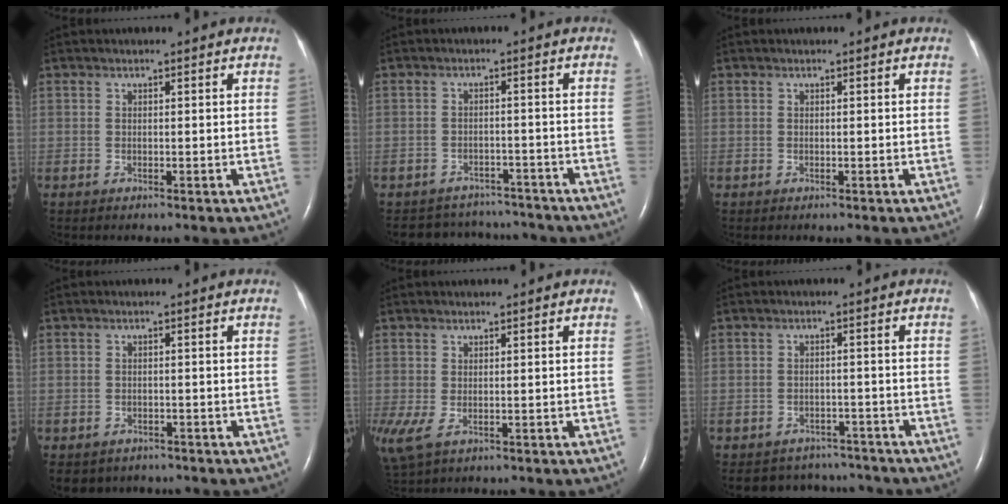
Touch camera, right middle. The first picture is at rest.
{"total": 7.8, "force": [-7.4, 2.4, -0.4], "torque": [0.008, 0.017, -0.097]}
{"total": 0.0}
{"total": 4.2, "force": [-3.3, 2.5, 0.3], "torque": [0.003, 0.004, -0.044]}
{"total": 4.2, "force": [-1.1, 2.0, 3.5], "torque": [-0.086, -0.016, -0.014]}
{"total": 6.9, "force": [-6.3, 2.7, -0.3], "torque": [0.011, 0.017, -0.078]}